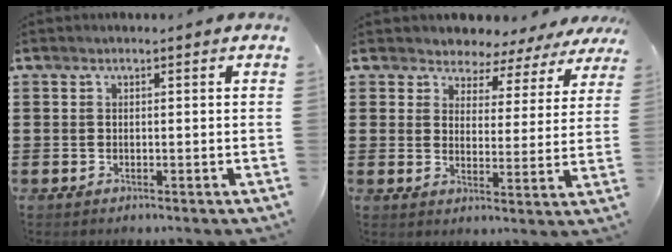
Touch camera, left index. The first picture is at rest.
{"total": 3.7, "force": [3.5, 1.3, -0.2], "torque": [-0.022, -0.022, 0.056]}